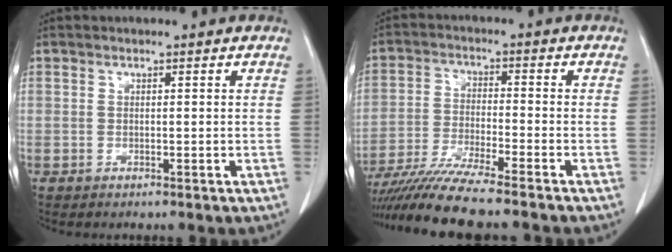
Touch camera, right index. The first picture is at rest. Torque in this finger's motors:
{"motor_torque": [1.03, -1.11, 0.81, 0.21]}